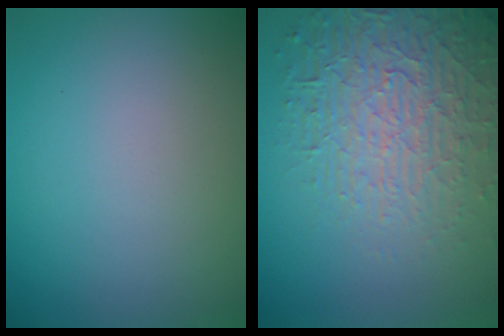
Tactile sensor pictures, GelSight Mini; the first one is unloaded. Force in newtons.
{"total": 6.8, "press": 5.2, "slide": 4.4}